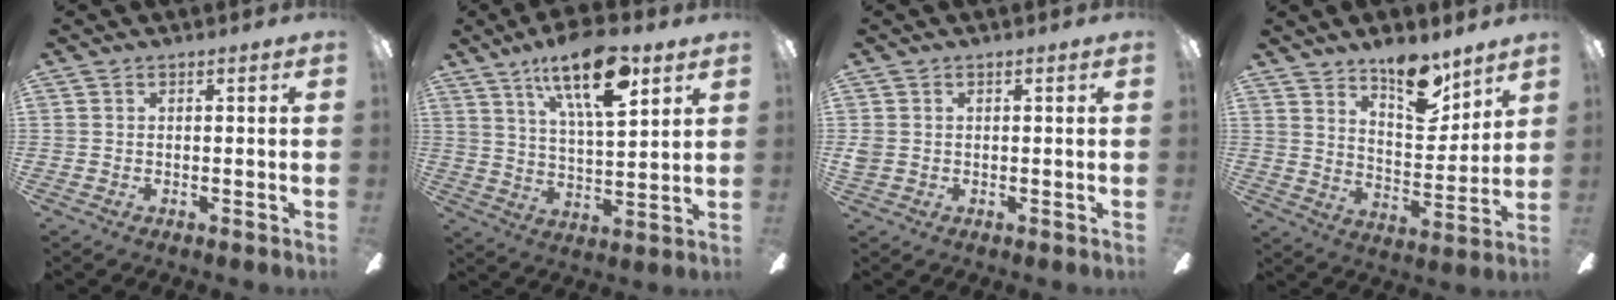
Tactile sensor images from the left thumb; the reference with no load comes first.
{"total": 17.2, "force": [10.6, 5.9, 12.3], "torque": [-0.203, -0.042, 0.173]}
{"total": 1.6, "force": [0.2, 1.4, 0.7], "torque": [-0.015, 0.005, 0.003]}
{"total": 13.8, "force": [10.4, 5.7, 7.0], "torque": [-0.094, -0.067, 0.183]}